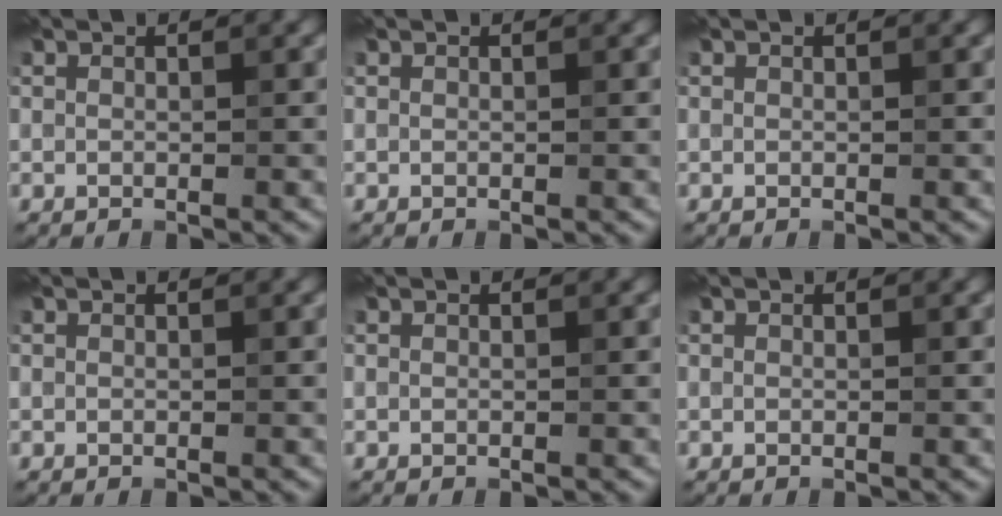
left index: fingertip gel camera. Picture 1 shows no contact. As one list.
[{"total": 0.0}, {"total": 0.0}, {"total": 0.0}, {"total": 0.0}, {"total": 0.0}]